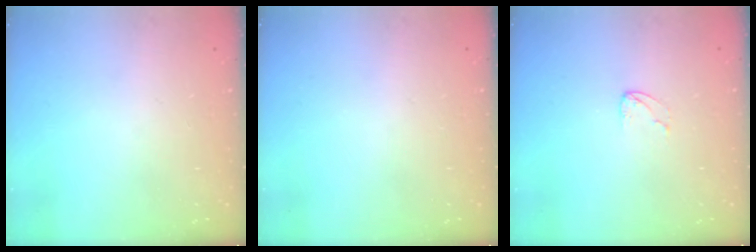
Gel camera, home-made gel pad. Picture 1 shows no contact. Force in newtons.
{"total": 0.0}
{"total": 3.5, "press": 3.5, "slide": 0.3}